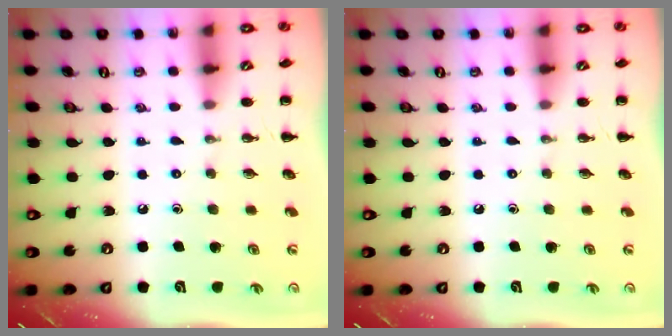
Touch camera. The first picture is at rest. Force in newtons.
{"total": 0.0}